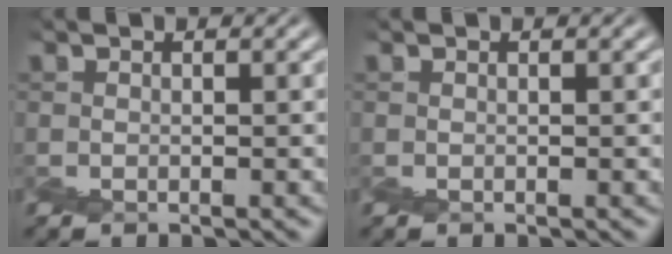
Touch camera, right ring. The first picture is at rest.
{"total": 0.0}